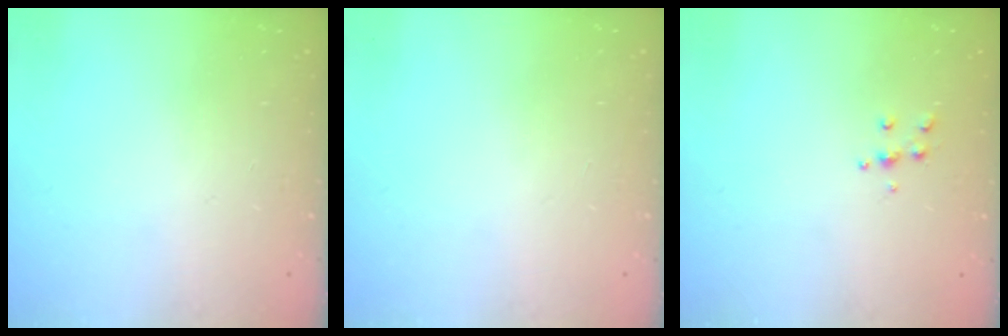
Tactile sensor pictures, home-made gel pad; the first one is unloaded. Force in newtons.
{"total": 0.0}
{"total": 5.0, "press": 5.0, "slide": 0.6}